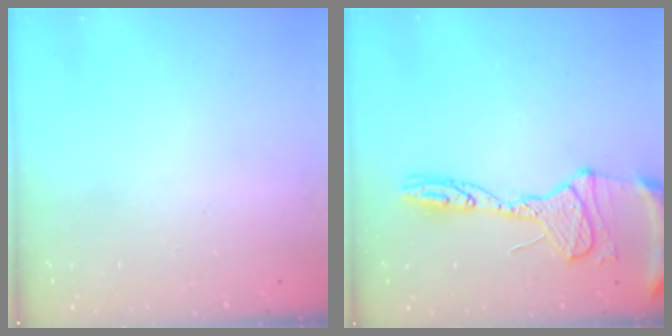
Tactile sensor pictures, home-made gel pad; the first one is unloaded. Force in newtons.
{"total": 15.9, "press": 15.8, "slide": 1.6}